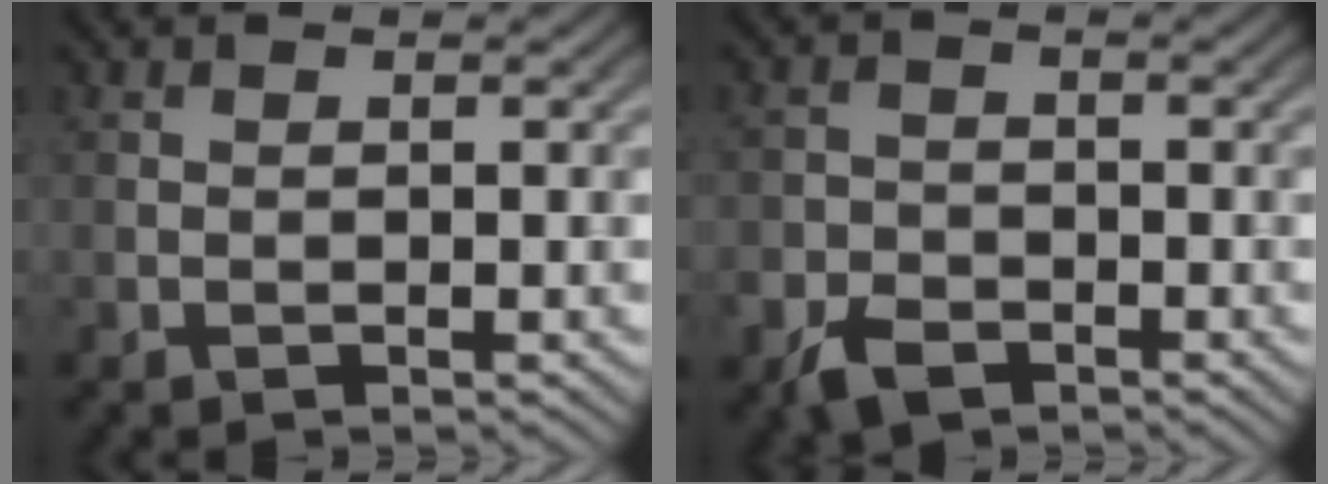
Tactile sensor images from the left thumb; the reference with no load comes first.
{"total": 4.1, "force": [-2.6, 2.6, 1.8], "torque": [-0.040, -0.008, -0.056]}